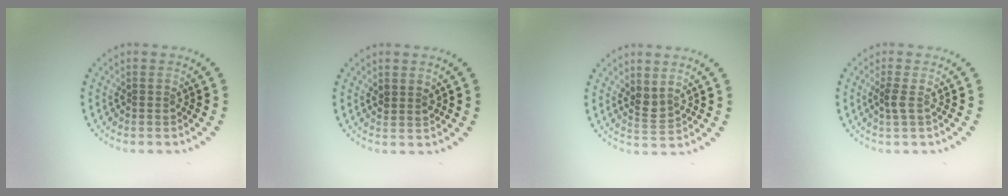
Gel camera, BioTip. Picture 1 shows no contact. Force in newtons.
{"total": 1.2, "press": 1.1, "slide": 0.6}
{"total": 1.6, "press": 1.3, "slide": 1.0}
{"total": 1.3, "press": 1.0, "slide": 0.8}